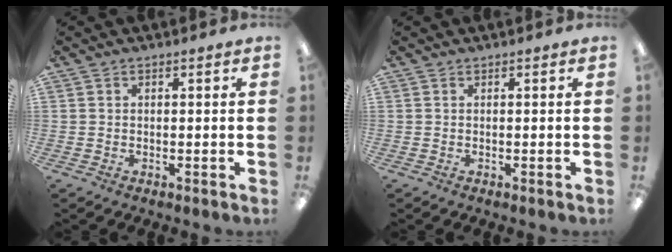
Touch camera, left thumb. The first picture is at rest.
{"total": 0.0}